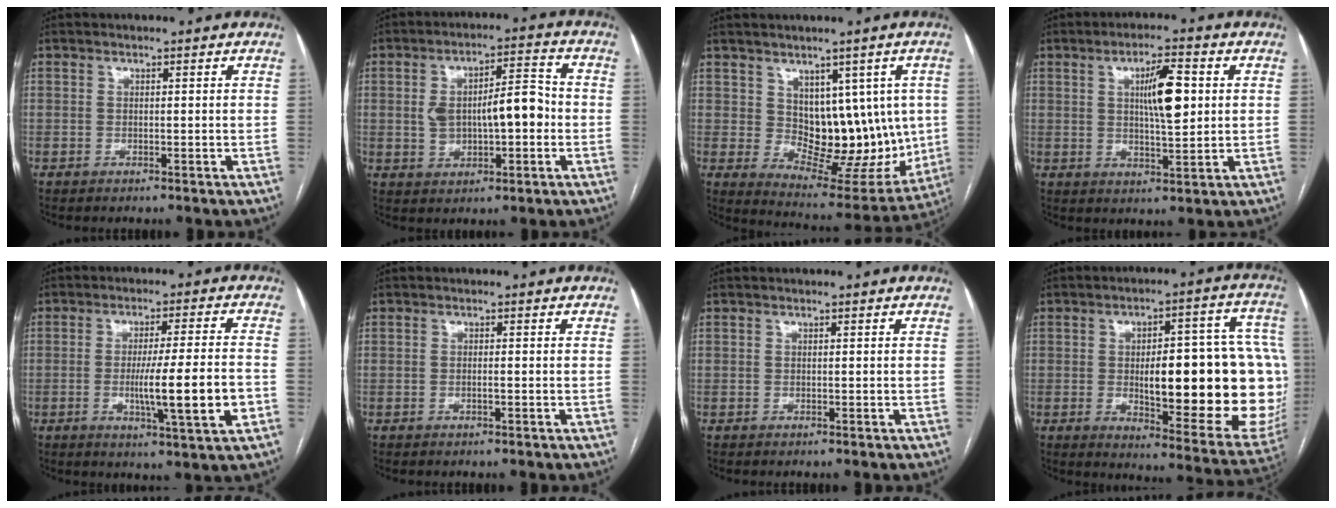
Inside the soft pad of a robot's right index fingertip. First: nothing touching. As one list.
[{"total": 10.2, "force": [-0.3, 4.0, 9.4], "torque": [-0.160, 0.028, 0.003]}, {"total": 12.9, "force": [1.4, 7.8, 10.1], "torque": [-0.107, 0.009, 0.043]}, {"total": 7.8, "force": [1.7, 1.6, 7.5], "torque": [-0.126, 0.006, 0.030]}, {"total": 11.0, "force": [-2.6, -0.2, 10.7], "torque": [-0.171, -0.013, -0.043]}, {"total": 1.3, "force": [-0.3, 0.4, 1.2], "torque": [-0.021, 0.000, -0.005]}, {"total": 0.0}, {"total": 27.6, "force": [-1.4, 7.5, 26.5], "torque": [-0.257, 0.028, 0.003]}]